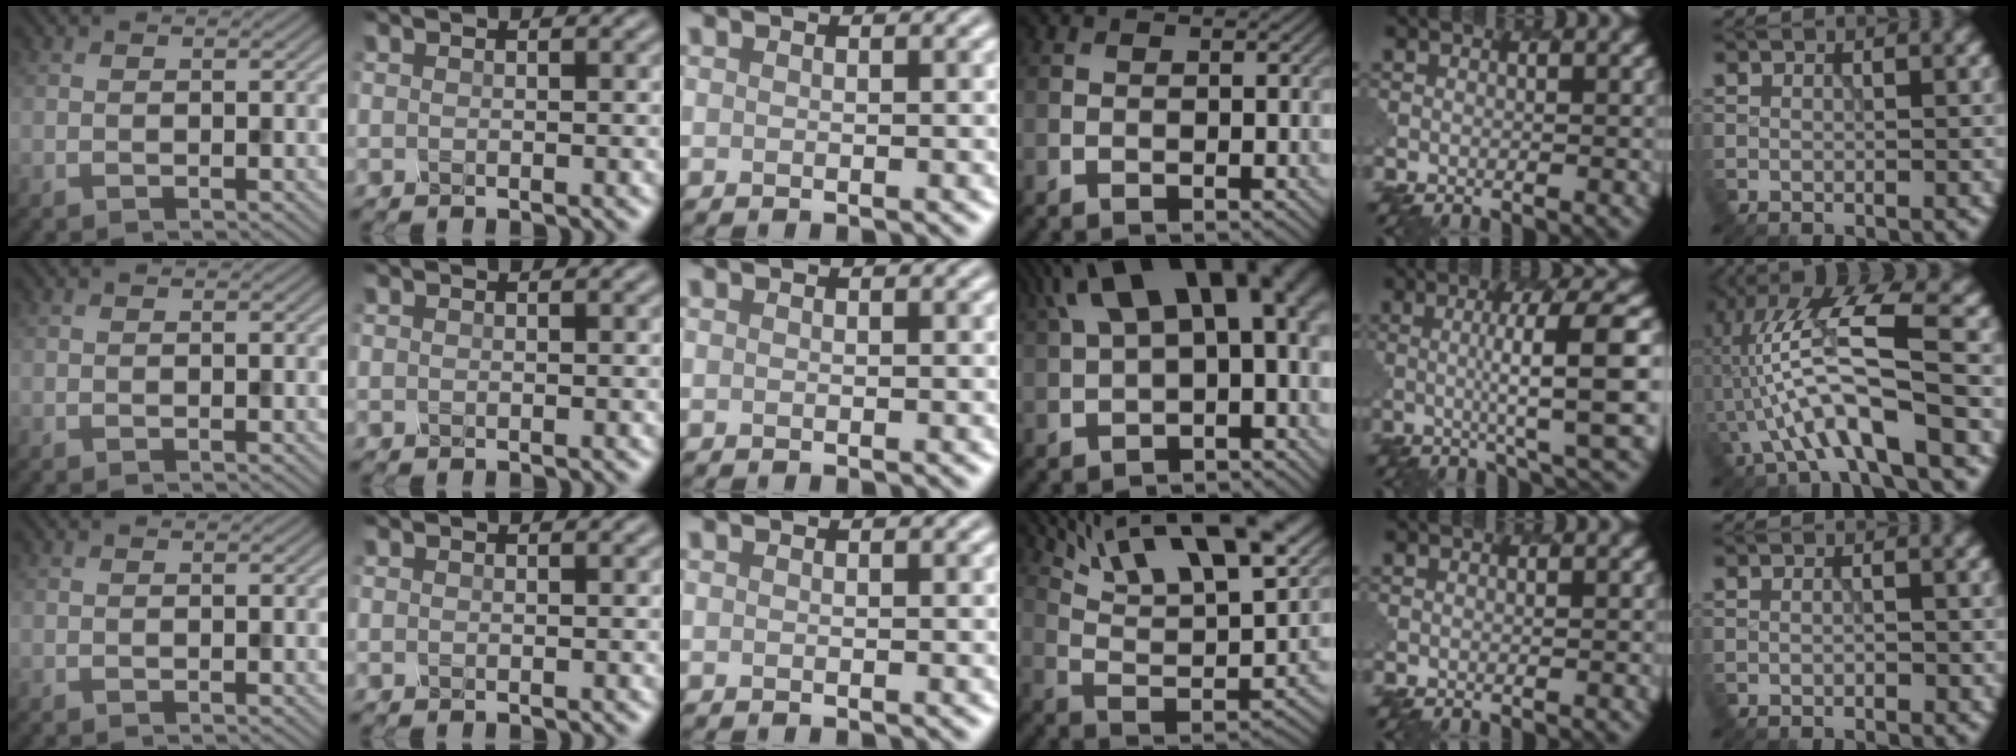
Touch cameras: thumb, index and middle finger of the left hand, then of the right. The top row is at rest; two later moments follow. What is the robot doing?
{"motion": "dispense", "object": "oil cruet"}